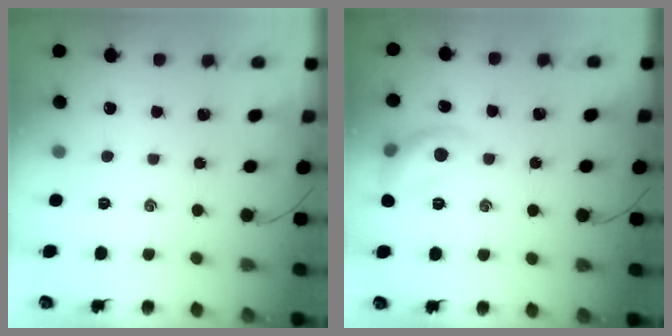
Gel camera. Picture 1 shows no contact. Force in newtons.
{"total": 10.9, "press": 10.9, "slide": 0.5}